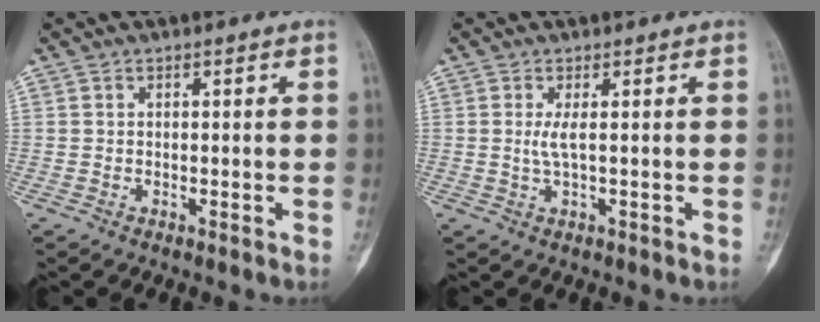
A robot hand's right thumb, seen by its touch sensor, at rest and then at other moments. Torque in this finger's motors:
{"motor_torque": [0.21, 0.10, 0.25, -0.14, 0.00]}